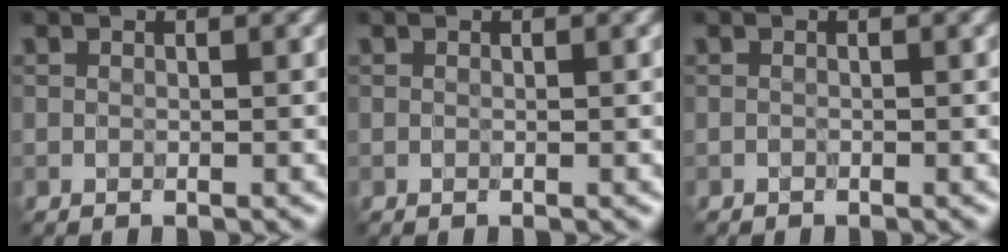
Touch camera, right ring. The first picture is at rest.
{"total": 0.0}
{"total": 0.0}